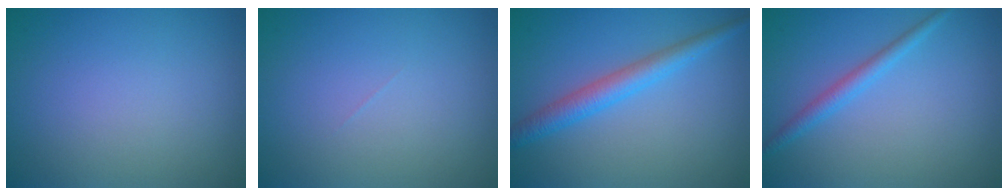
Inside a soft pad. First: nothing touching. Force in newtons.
{"total": 0.0}
{"total": 3.1, "press": 3.1, "slide": 0.1}
{"total": 1.8, "press": 1.8, "slide": 0.1}